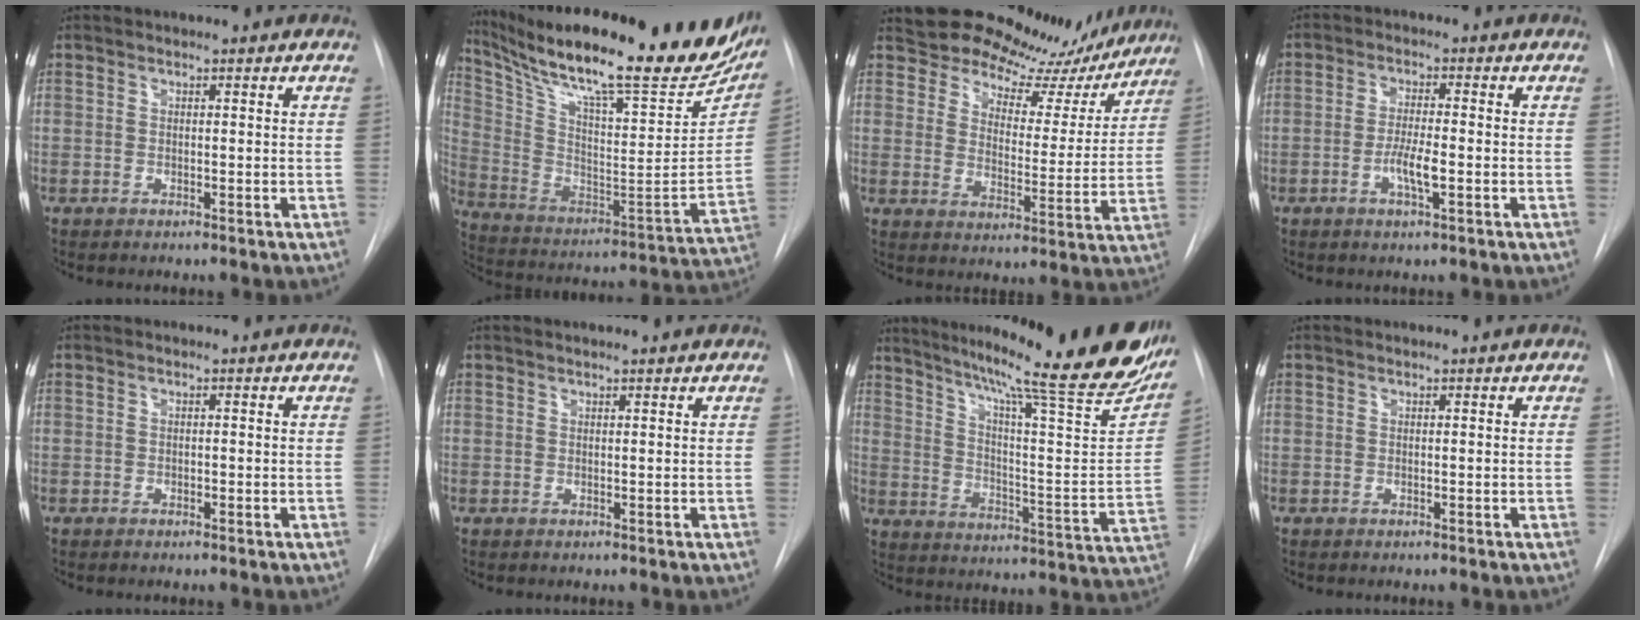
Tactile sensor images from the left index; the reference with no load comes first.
{"total": 32.0, "force": [25.4, 5.8, 18.7], "torque": [-0.319, -0.046, 0.365]}
{"total": 14.4, "force": [13.2, 5.3, 2.3], "torque": [-0.012, -0.027, 0.156]}
{"total": 4.3, "force": [-1.7, 0.5, 3.9], "torque": [-0.076, -0.006, -0.032]}
{"total": 0.6, "force": [-0.5, 0.3, 0.2], "torque": [-0.001, -0.002, -0.011]}
{"total": 1.6, "force": [1.4, -0.1, 0.7], "torque": [-0.009, 0.012, 0.019]}
{"total": 28.9, "force": [22.9, 2.2, 17.5], "torque": [-0.256, -0.066, 0.300]}
{"total": 0.0}